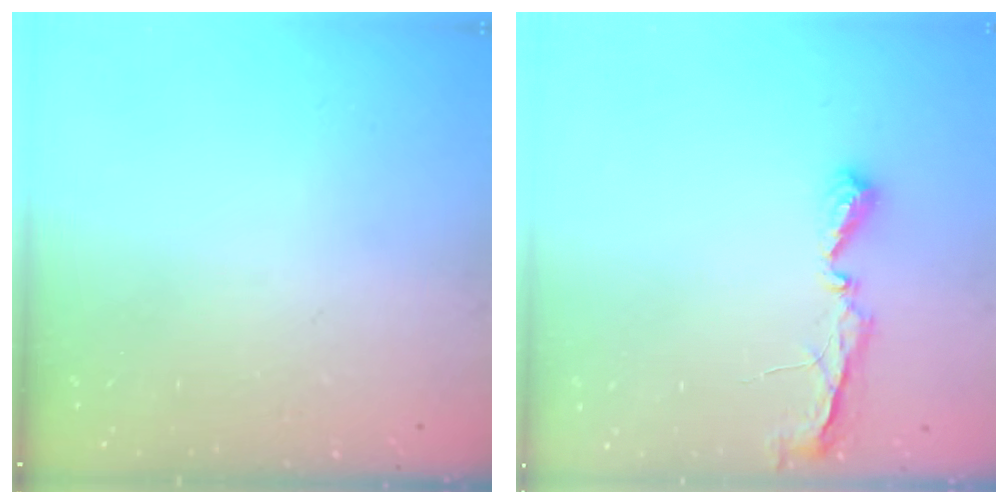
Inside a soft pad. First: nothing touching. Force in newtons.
{"total": 5.8, "press": 5.8, "slide": 0.3}